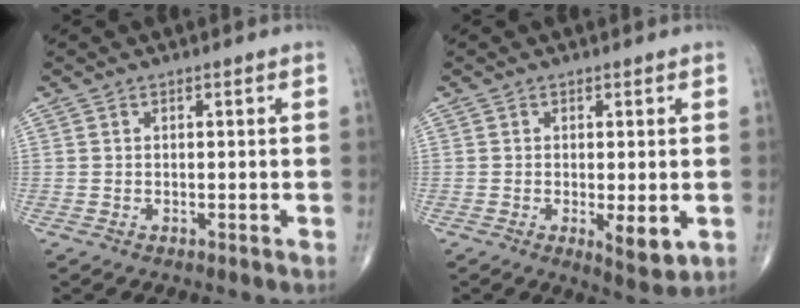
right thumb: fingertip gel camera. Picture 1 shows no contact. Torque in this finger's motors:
{"motor_torque": [0.78, 0.83, -0.03, -0.01, 0.14]}